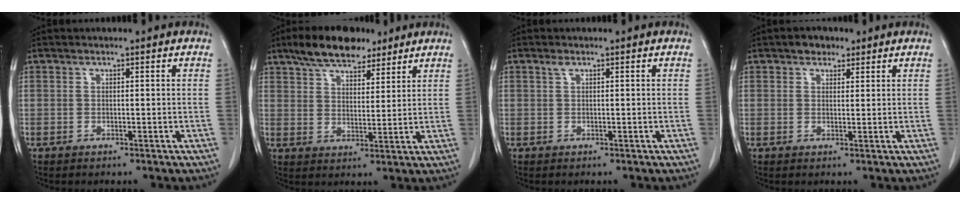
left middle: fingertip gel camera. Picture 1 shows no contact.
{"total": 11.1, "force": [8.3, 4.1, 6.0], "torque": [-0.103, 0.014, 0.142]}
{"total": 0.6, "force": [0.4, 0.2, 0.5], "torque": [-0.012, 0.004, 0.008]}
{"total": 2.6, "force": [1.8, 1.6, 1.0], "torque": [-0.016, 0.006, 0.026]}